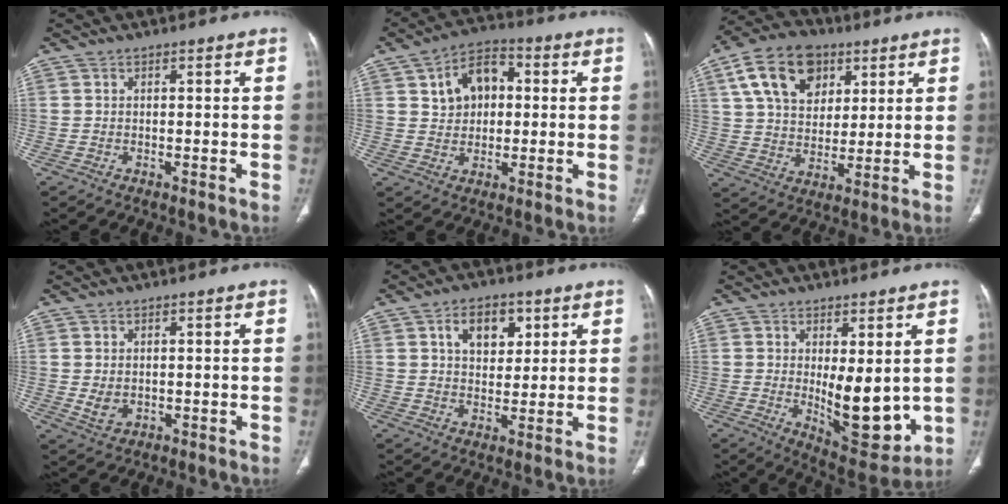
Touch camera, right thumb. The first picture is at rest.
{"total": 9.8, "force": [2.3, 6.9, 6.6], "torque": [-0.082, 0.012, 0.033]}
{"total": 16.3, "force": [7.1, 11.2, 9.5], "torque": [-0.151, -0.010, 0.127]}
{"total": 3.2, "force": [0.1, 2.3, 2.3], "torque": [-0.040, -0.005, 0.011]}
{"total": 8.3, "force": [3.4, 5.4, 5.3], "torque": [-0.049, -0.013, 0.052]}
{"total": 12.0, "force": [0.1, 5.1, 10.9], "torque": [-0.128, -0.033, 0.021]}